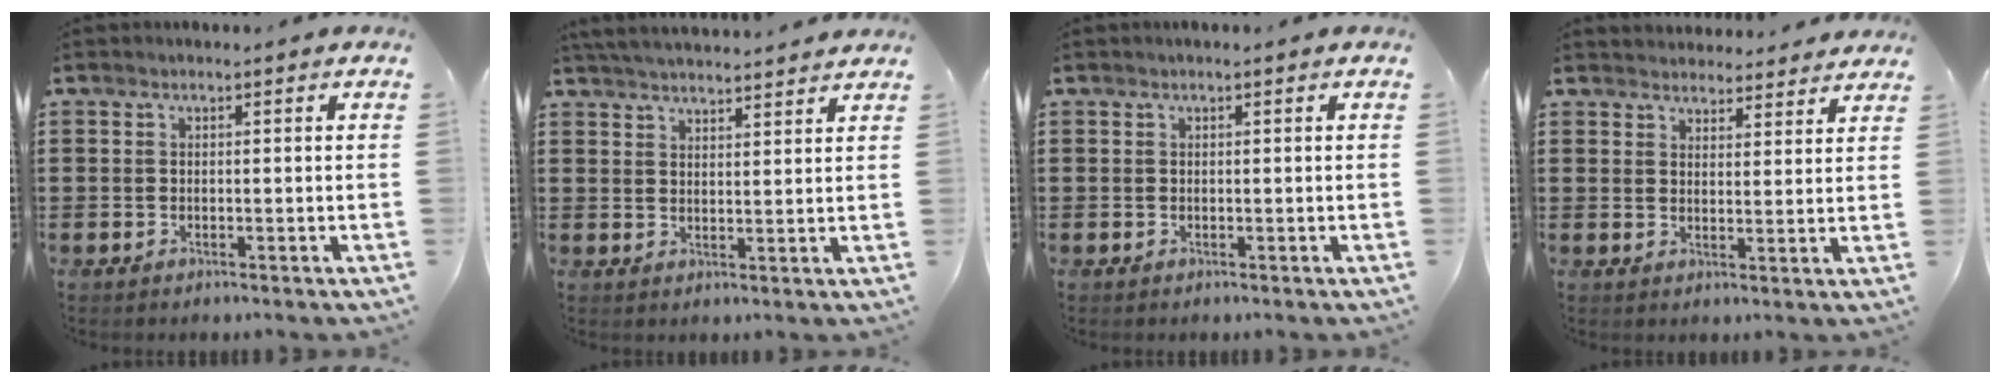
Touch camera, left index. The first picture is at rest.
{"total": 4.0, "force": [3.9, -0.2, 0.7], "torque": [-0.026, -0.013, 0.072]}
{"total": 0.0}
{"total": 3.5, "force": [3.5, 0.5, -0.1], "torque": [-0.009, -0.013, 0.066]}